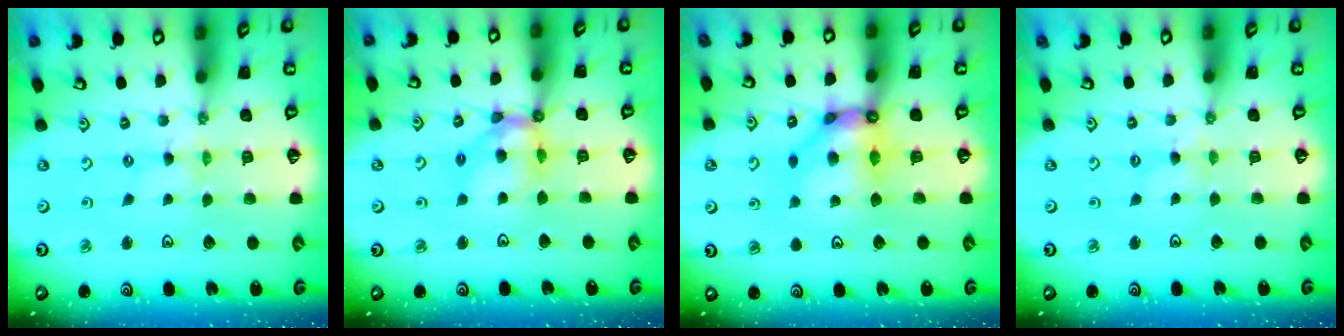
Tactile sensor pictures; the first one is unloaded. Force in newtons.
{"total": 11.9, "press": 11.8, "slide": 1.4}
{"total": 10.6, "press": 10.6, "slide": 0.8}
{"total": 0.5, "press": 0.5, "slide": 0.2}